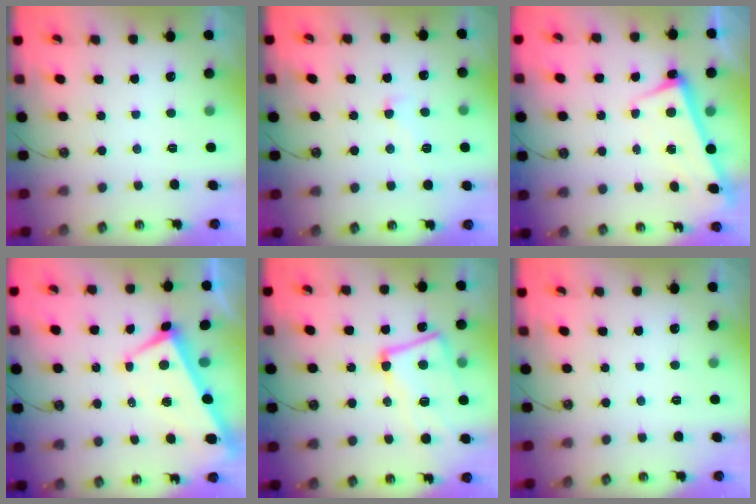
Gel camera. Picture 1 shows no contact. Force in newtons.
{"total": 1.7, "press": 1.7, "slide": 0.2}
{"total": 2.6, "press": 2.4, "slide": 0.9}
{"total": 0.9, "press": 0.4, "slide": 0.9}
{"total": 7.9, "press": 7.7, "slide": 2.0}
{"total": 0.0}